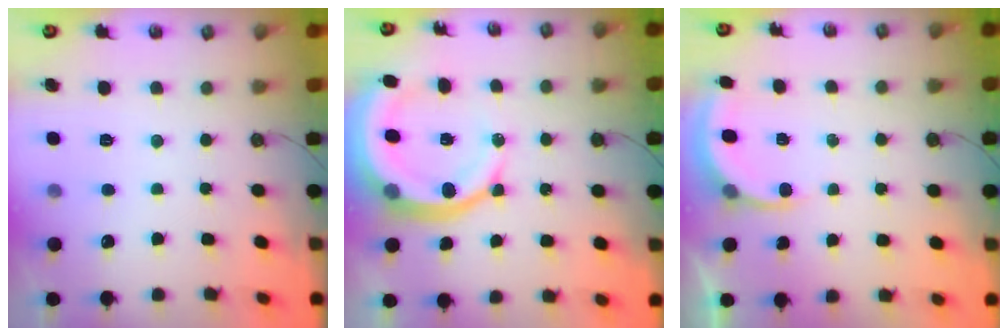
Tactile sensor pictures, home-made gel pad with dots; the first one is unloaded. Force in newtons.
{"total": 15.2, "press": 15.1, "slide": 1.6}
{"total": 4.2, "press": 4.1, "slide": 0.3}